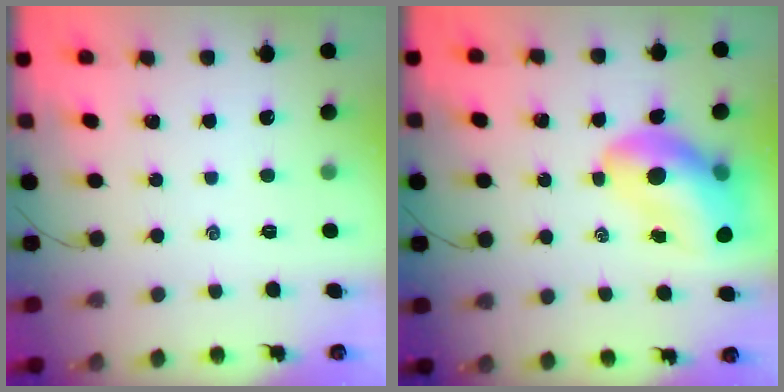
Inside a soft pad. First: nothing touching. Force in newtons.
{"total": 15.4, "press": 14.7, "slide": 4.7}